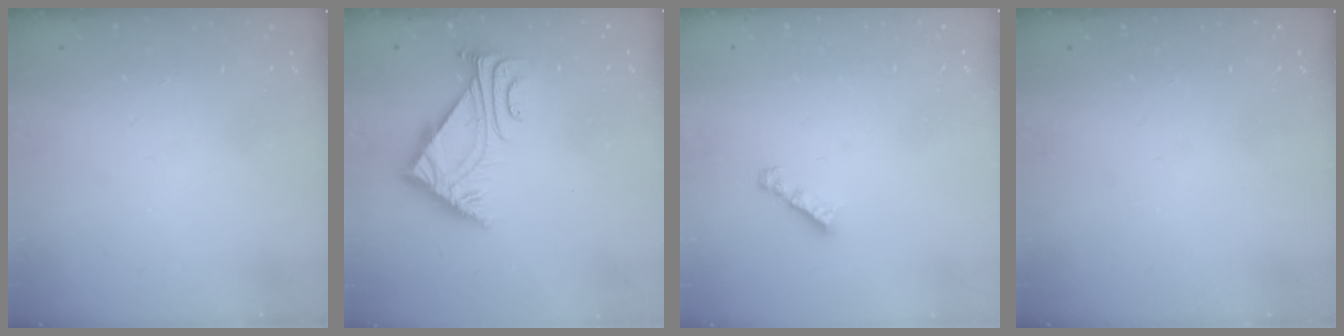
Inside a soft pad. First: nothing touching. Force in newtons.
{"total": 5.5, "press": 5.4, "slide": 0.8}
{"total": 2.4, "press": 2.4, "slide": 0.1}
{"total": 0.0}